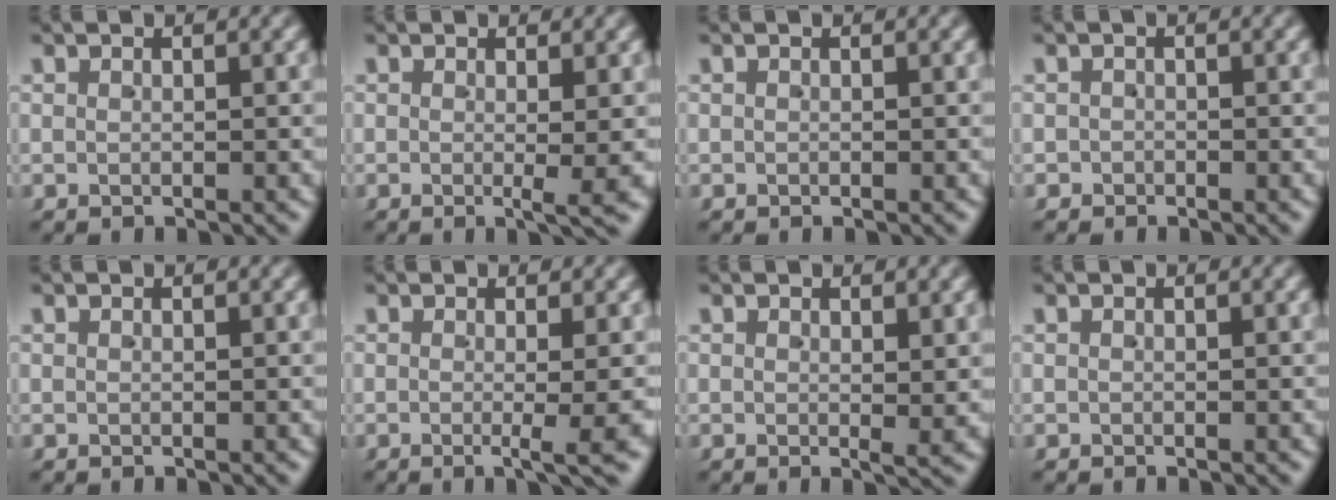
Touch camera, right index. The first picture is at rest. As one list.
[{"total": 2.3, "force": [-0.1, -0.2, 2.3], "torque": [-0.029, -0.004, -0.002]}, {"total": 0.0}, {"total": 1.2, "force": [-0.8, 0.7, -0.5], "torque": [0.014, -0.004, -0.016]}, {"total": 0.0}, {"total": 3.5, "force": [-0.7, 0.0, 3.4], "torque": [-0.040, -0.002, -0.013]}, {"total": 1.0, "force": [0.5, 0.0, 0.9], "torque": [-0.014, -0.009, 0.008]}, {"total": 0.0}]